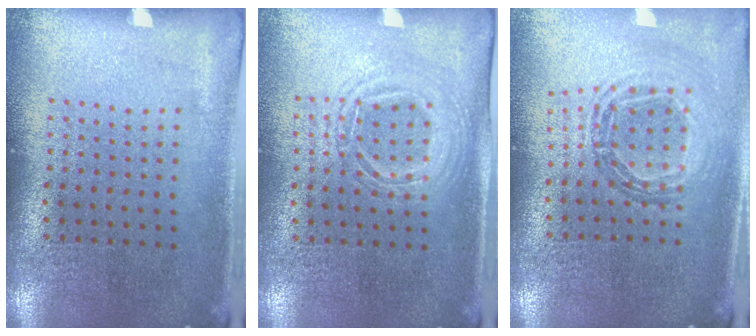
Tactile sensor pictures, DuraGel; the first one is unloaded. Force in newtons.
{"total": 1.3, "press": 1.3, "slide": 0.4}
{"total": 0.9, "press": 0.9, "slide": 0.0}